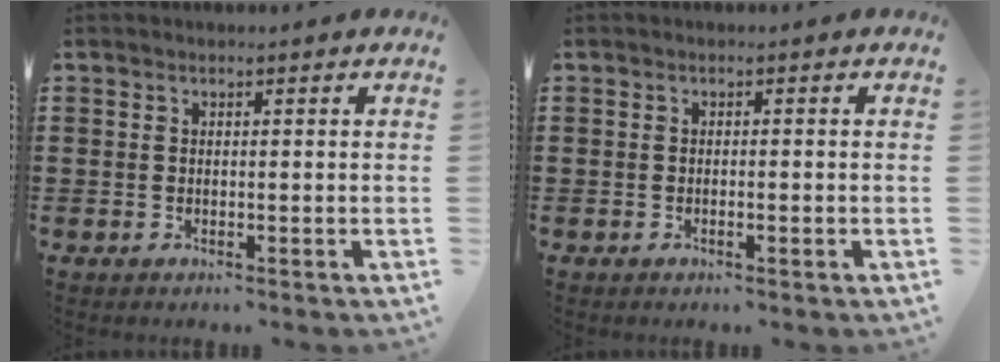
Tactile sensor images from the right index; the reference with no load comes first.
{"total": 0.6, "force": [-0.3, 0.2, 0.5], "torque": [-0.009, -0.004, -0.004]}